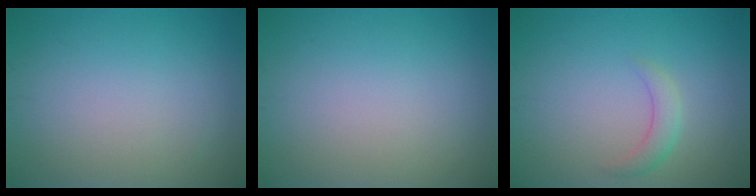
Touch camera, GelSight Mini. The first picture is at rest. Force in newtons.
{"total": 0.0}
{"total": 1.7, "press": 1.7, "slide": 0.0}